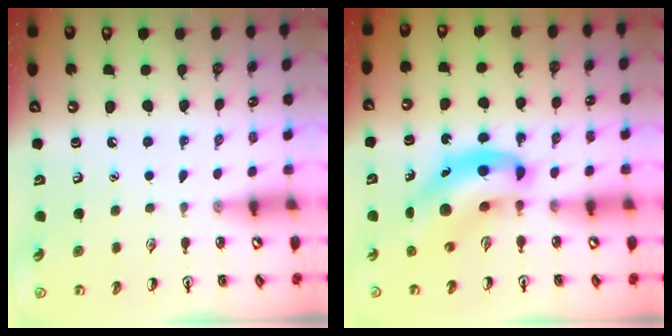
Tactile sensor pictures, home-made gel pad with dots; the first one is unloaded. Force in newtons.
{"total": 10.7, "press": 10.2, "slide": 3.1}